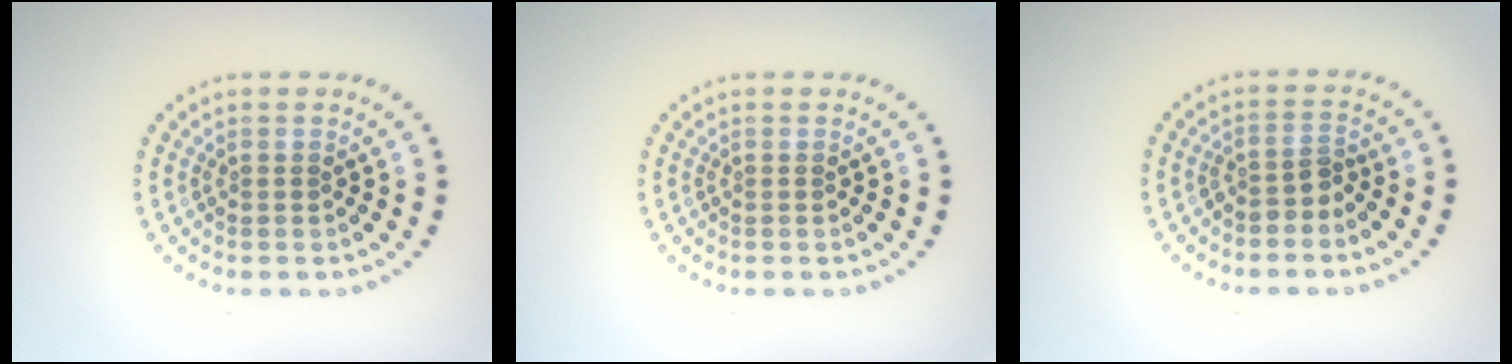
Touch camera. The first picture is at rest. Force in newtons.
{"total": 0.0}
{"total": 1.8, "press": 1.3, "slide": 1.2}